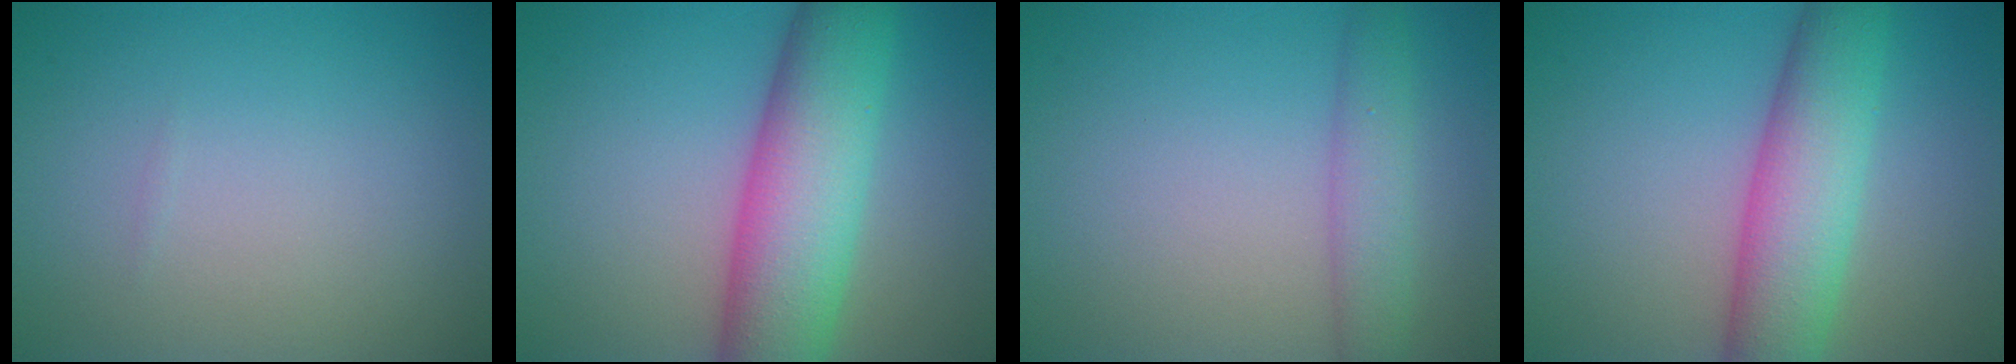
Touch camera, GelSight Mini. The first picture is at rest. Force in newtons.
{"total": 9.9, "press": 9.9, "slide": 0.3}
{"total": 3.0, "press": 3.0, "slide": 0.1}
{"total": 7.3, "press": 7.3, "slide": 0.2}